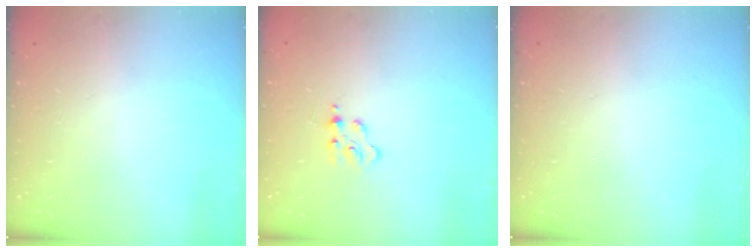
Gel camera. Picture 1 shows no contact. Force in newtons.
{"total": 2.4, "press": 2.4, "slide": 0.3}
{"total": 0.0}